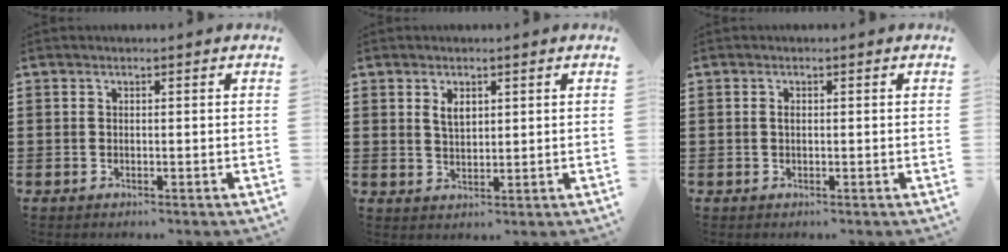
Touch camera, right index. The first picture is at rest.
{"total": 2.4, "force": [1.3, 1.3, 1.7], "torque": [-0.036, 0.003, 0.023]}
{"total": 0.7, "force": [0.0, 0.3, 0.6], "torque": [-0.013, -0.001, 0.001]}